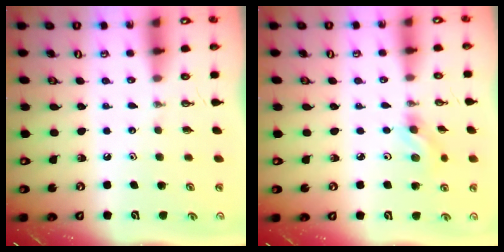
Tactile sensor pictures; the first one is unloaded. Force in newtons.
{"total": 4.8, "press": 4.6, "slide": 1.5}